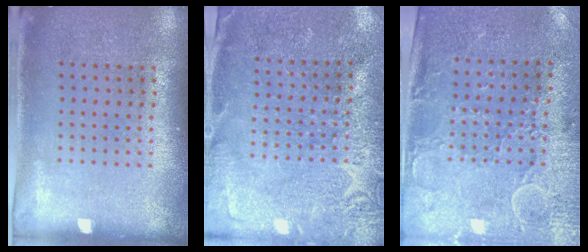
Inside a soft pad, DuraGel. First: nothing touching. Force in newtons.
{"total": 2.8, "press": 2.8, "slide": 0.3}
{"total": 2.9, "press": 2.5, "slide": 1.5}